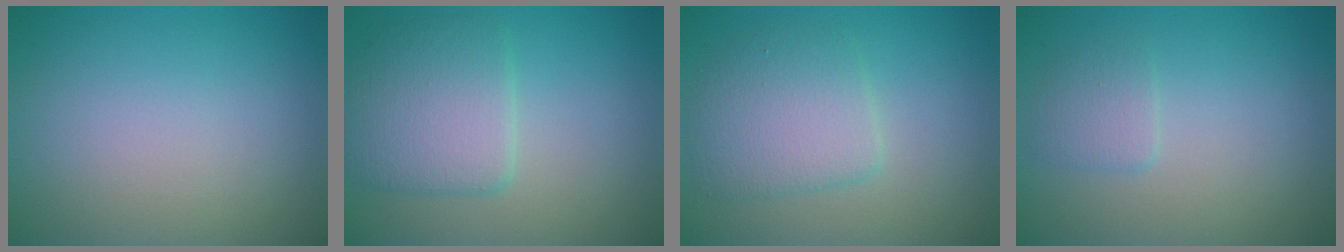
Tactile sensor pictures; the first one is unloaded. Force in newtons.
{"total": 4.6, "press": 4.6, "slide": 0.4}
{"total": 4.0, "press": 4.0, "slide": 0.2}
{"total": 1.4, "press": 1.4, "slide": 0.1}